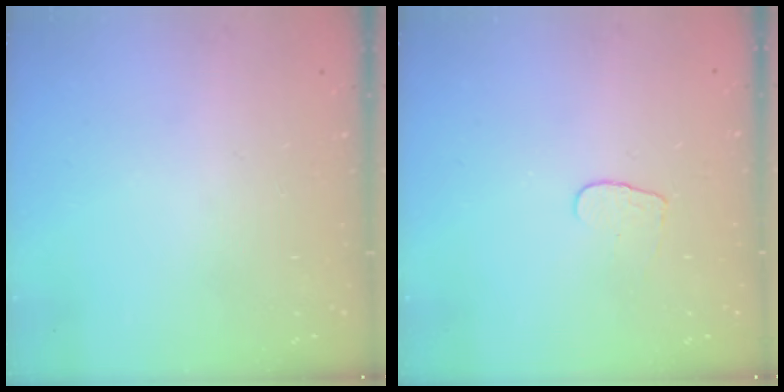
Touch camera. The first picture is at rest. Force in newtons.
{"total": 4.4, "press": 4.4, "slide": 0.3}